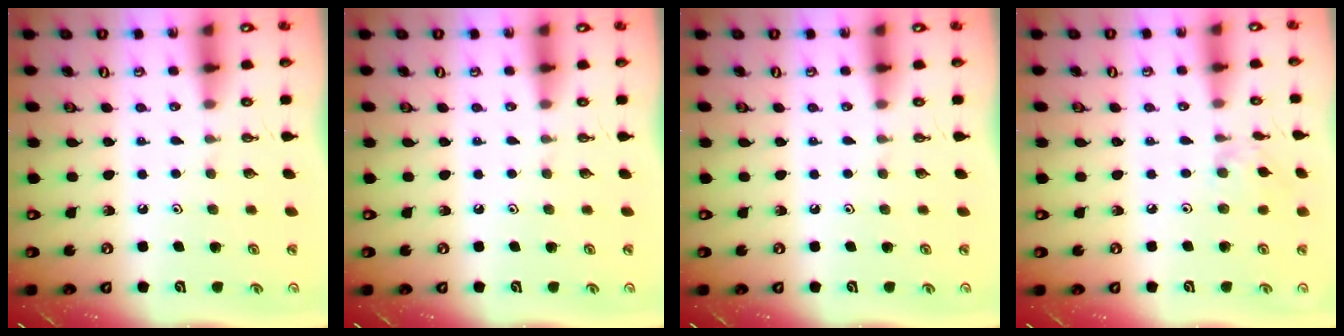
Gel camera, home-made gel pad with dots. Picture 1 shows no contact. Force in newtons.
{"total": 0.0}
{"total": 0.0}
{"total": 2.8, "press": 2.7, "slide": 0.5}